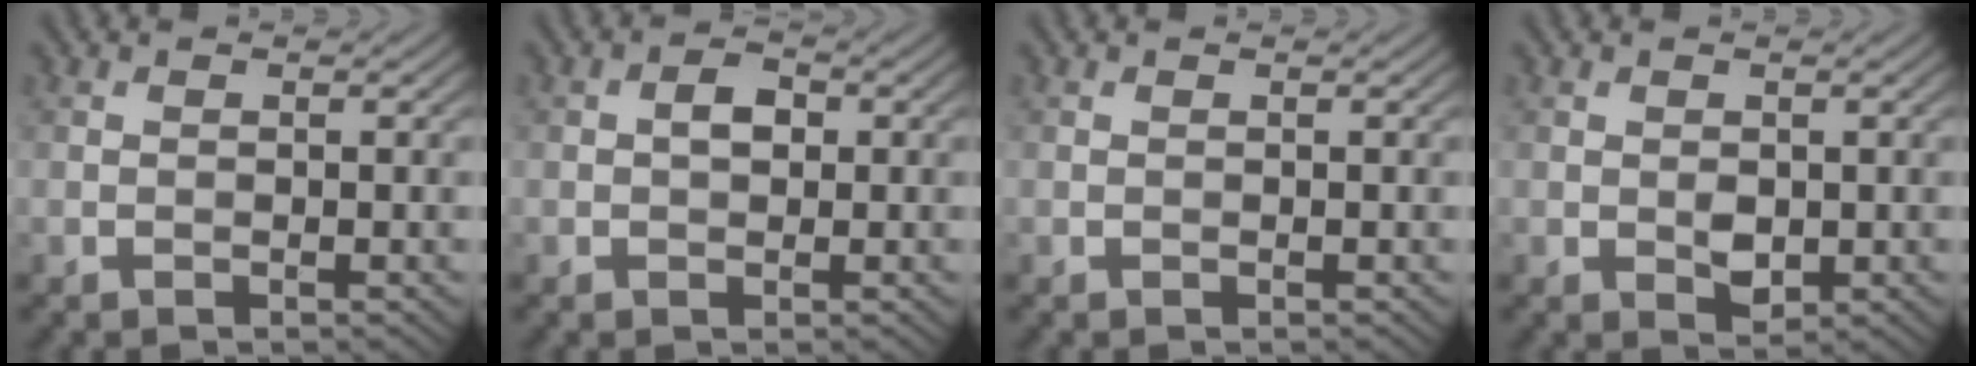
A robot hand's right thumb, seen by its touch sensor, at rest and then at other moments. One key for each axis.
{"total": 2.2, "fx": 0.1, "fy": 1.5, "fz": 1.7, "tx": -0.031, "ty": 0.003, "tz": -0.003}
{"total": 0.0}
{"total": 1.9, "fx": 0.0, "fy": 1.3, "fz": 1.4, "tx": -0.029, "ty": -0.005, "tz": 0.003}